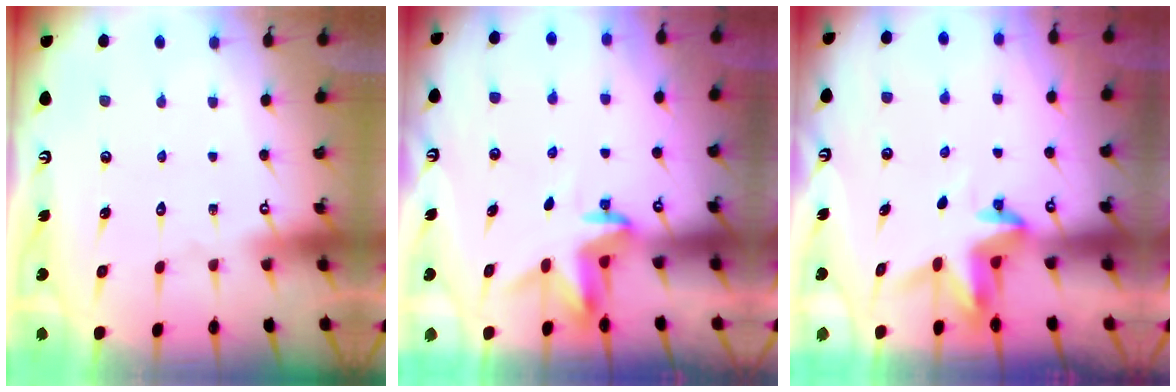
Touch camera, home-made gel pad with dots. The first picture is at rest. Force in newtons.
{"total": 3.5, "press": 3.5, "slide": 0.3}
{"total": 3.9, "press": 3.8, "slide": 0.3}